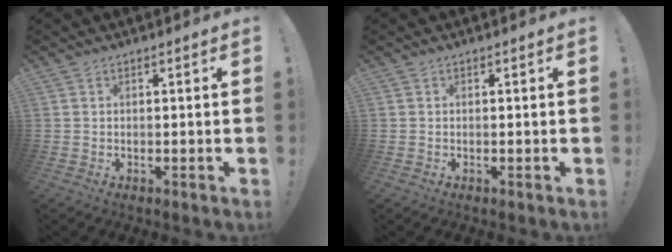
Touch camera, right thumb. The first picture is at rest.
{"total": 0.0}